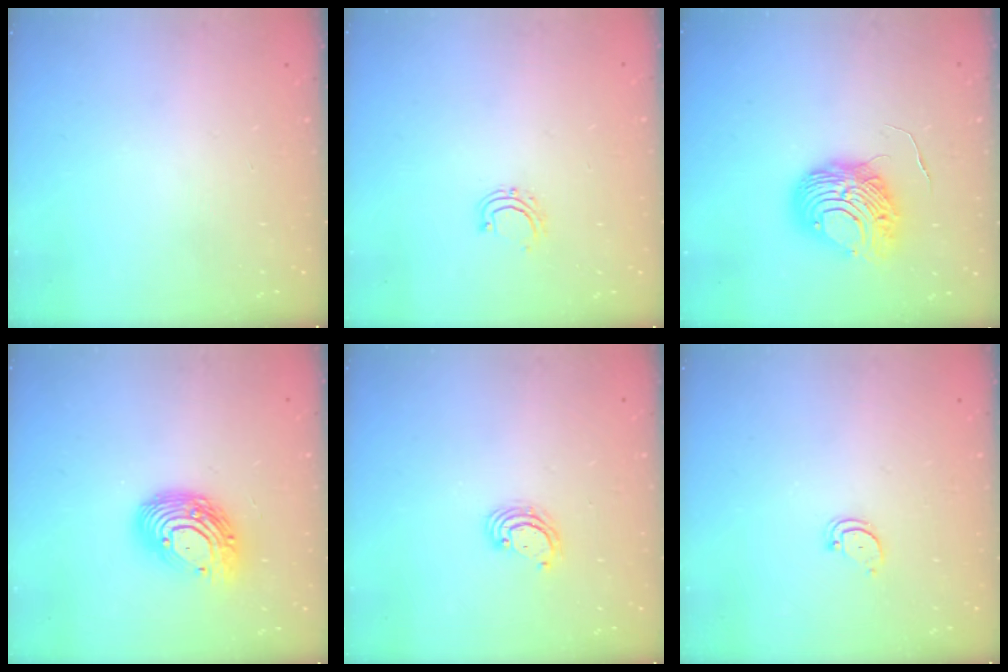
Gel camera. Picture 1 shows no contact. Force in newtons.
{"total": 4.4, "press": 4.3, "slide": 0.6}
{"total": 9.7, "press": 9.6, "slide": 1.1}
{"total": 13.7, "press": 13.7, "slide": 0.9}
{"total": 3.8, "press": 3.8, "slide": 0.2}
{"total": 2.4, "press": 2.4, "slide": 0.2}